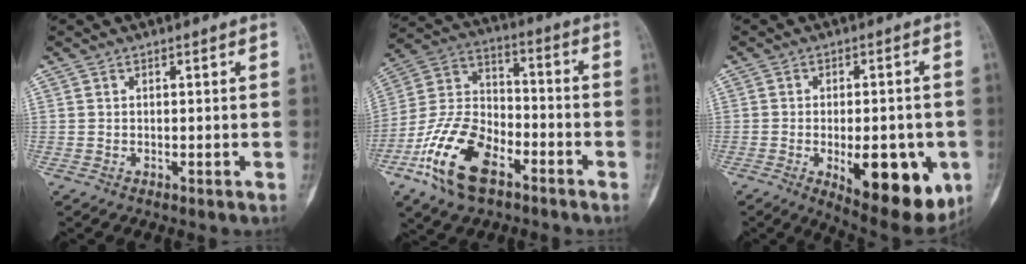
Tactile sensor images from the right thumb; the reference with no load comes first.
{"total": 17.1, "force": [-8.9, 9.2, 11.3], "torque": [-0.216, 0.050, -0.174]}
{"total": 17.4, "force": [-5.2, 7.4, 14.8], "torque": [-0.156, -0.003, -0.052]}